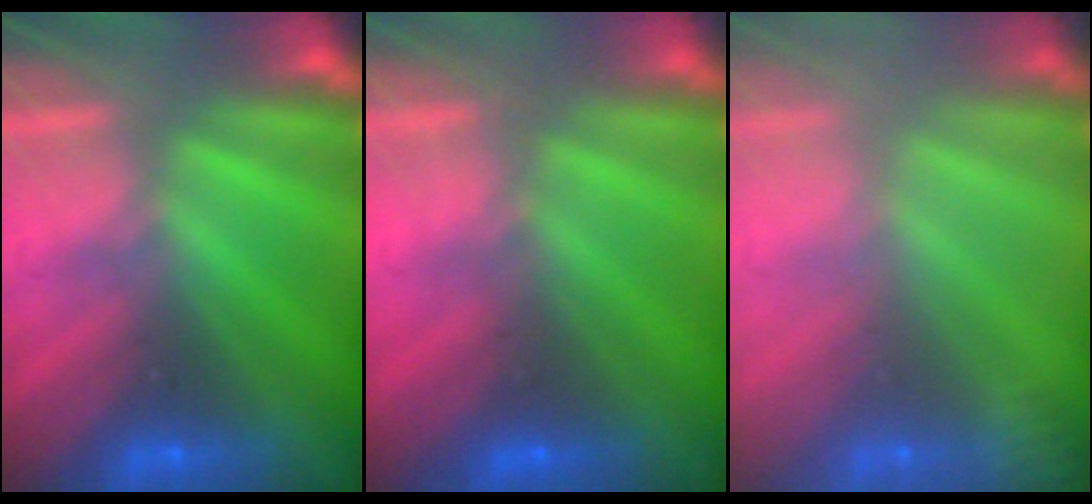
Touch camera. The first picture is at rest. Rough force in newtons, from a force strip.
{"total": 4.9}
{"total": 2.4}